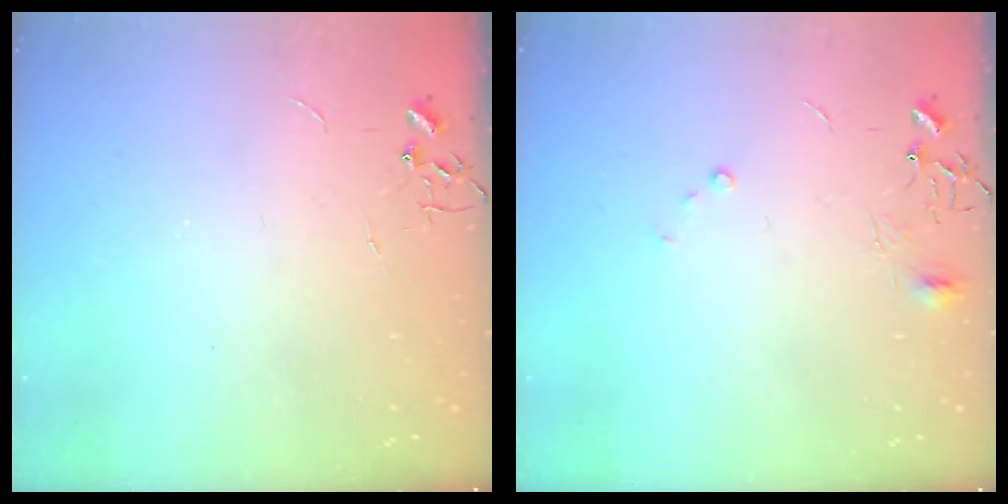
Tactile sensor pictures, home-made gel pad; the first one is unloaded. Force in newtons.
{"total": 7.3, "press": 7.3, "slide": 0.6}